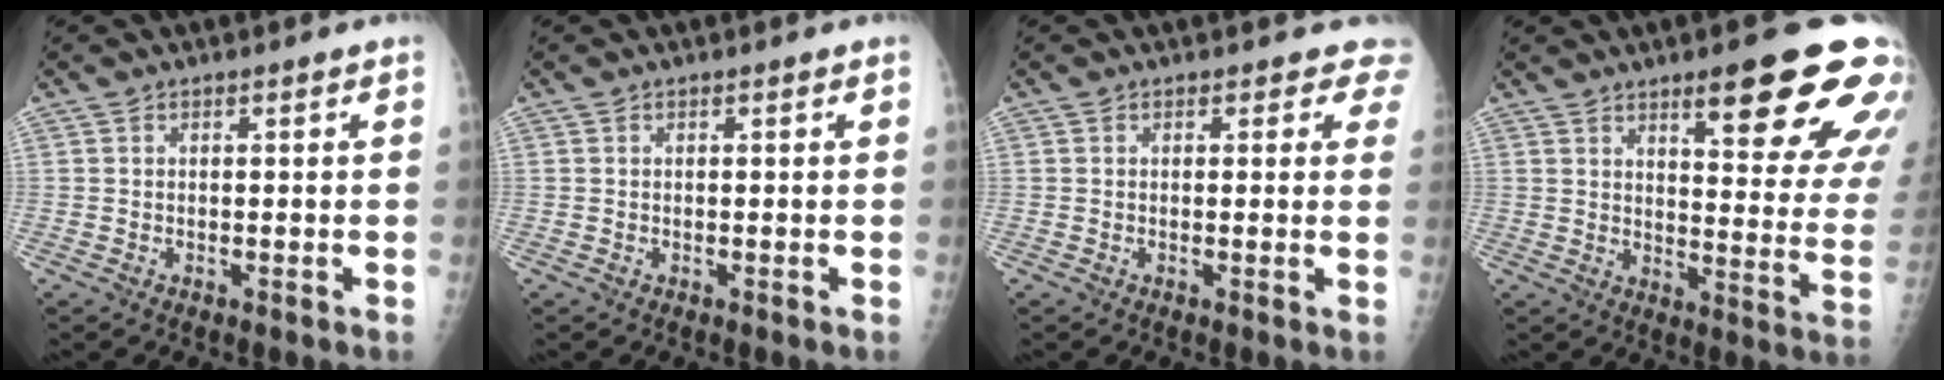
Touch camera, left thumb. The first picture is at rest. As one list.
[{"total": 0.0}, {"total": 2.8, "force": [2.4, 1.5, 0.2], "torque": [0.031, -0.011, 0.004]}, {"total": 21.2, "force": [12.0, 5.0, 16.7], "torque": [-0.183, -0.055, 0.159]}]